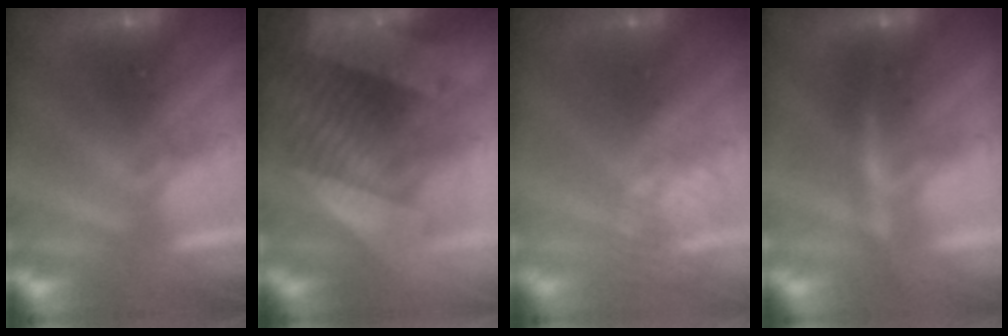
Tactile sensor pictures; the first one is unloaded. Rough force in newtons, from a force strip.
{"total": 8.1}
{"total": 6.0}
{"total": 4.6}